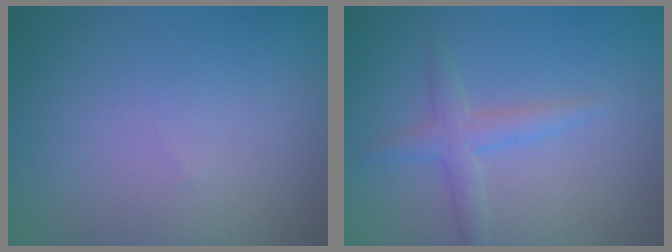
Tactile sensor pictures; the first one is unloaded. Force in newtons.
{"total": 2.1, "press": 2.1, "slide": 0.1}